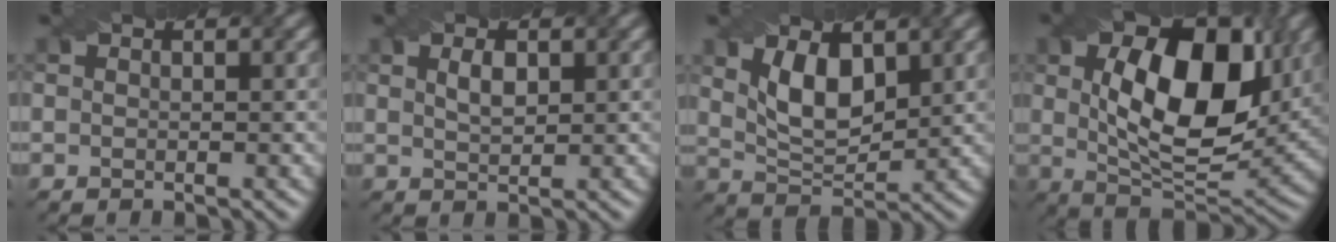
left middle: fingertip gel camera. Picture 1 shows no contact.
{"total": 1.5, "force": [0.4, 0.7, 1.3], "torque": [-0.027, 0.005, 0.013]}
{"total": 4.9, "force": [1.6, 2.5, 3.9], "torque": [-0.083, 0.000, 0.034]}
{"total": 12.1, "force": [2.4, 6.4, 10.0], "torque": [-0.163, 0.003, 0.040]}